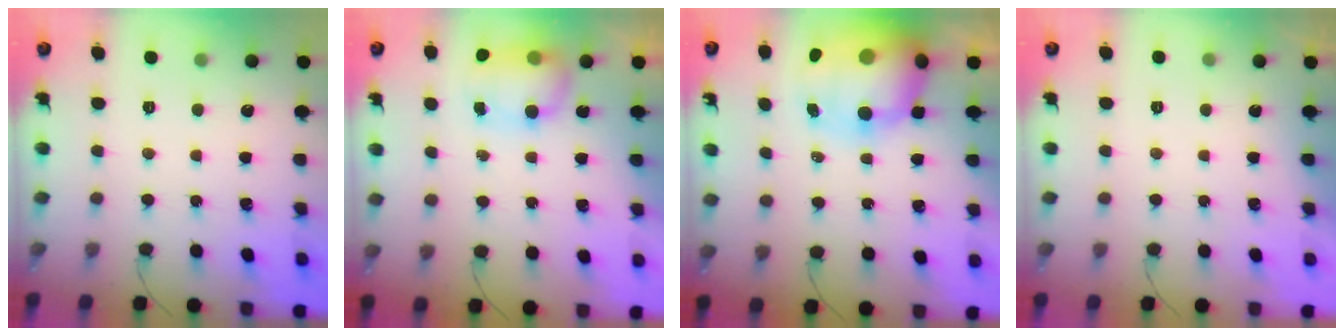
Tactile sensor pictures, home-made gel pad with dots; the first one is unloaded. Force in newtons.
{"total": 7.4, "press": 7.3, "slide": 0.9}
{"total": 18.1, "press": 17.6, "slide": 4.3}
{"total": 0.0}